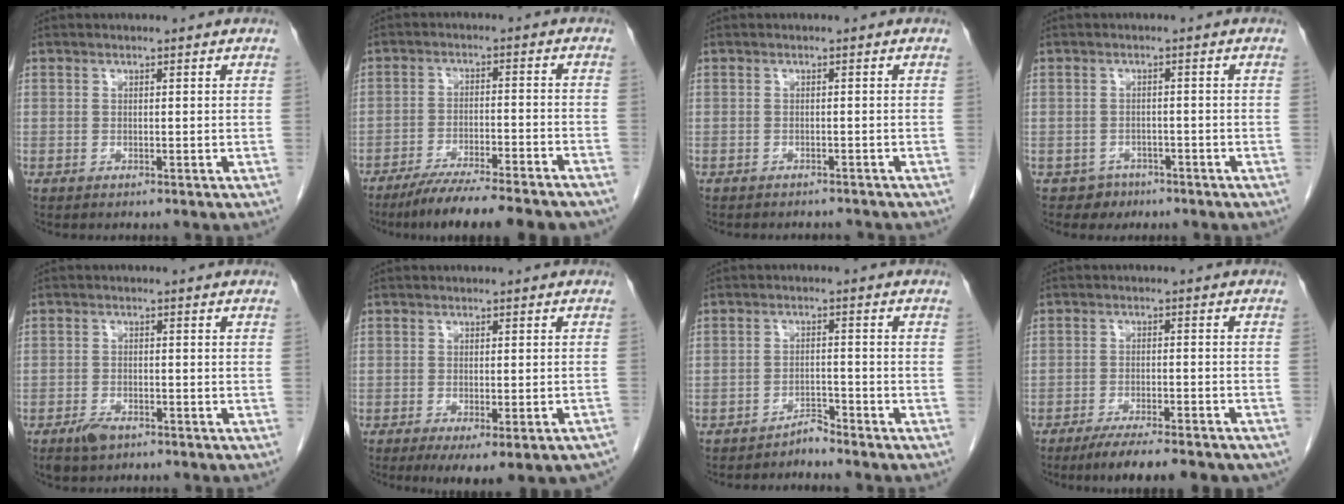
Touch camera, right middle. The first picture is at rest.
{"total": 14.6, "force": [-12.4, 1.1, 7.5], "torque": [-0.111, -0.017, -0.186]}
{"total": 4.8, "force": [-4.5, 1.5, 1.1], "torque": [-0.010, 0.000, -0.053]}
{"total": 2.6, "force": [-1.6, 2.0, -0.2], "torque": [0.000, 0.012, -0.021]}
{"total": 3.1, "force": [-2.1, 1.4, 1.8], "torque": [-0.037, -0.003, -0.032]}
{"total": 9.1, "force": [-6.3, 2.0, 6.1], "torque": [-0.070, -0.006, -0.081]}
{"total": 2.3, "force": [-2.3, 0.2, 0.2], "torque": [0.003, -0.004, -0.038]}
{"total": 11.0, "force": [-9.0, 1.9, 6.0], "torque": [-0.078, -0.011, -0.126]}